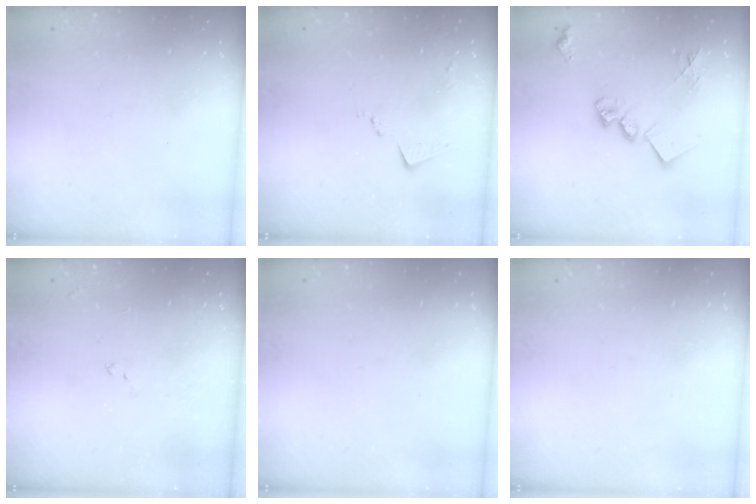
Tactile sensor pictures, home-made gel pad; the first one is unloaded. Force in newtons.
{"total": 5.4, "press": 5.4, "slide": 0.5}
{"total": 16.9, "press": 16.9, "slide": 0.7}
{"total": 7.5, "press": 7.4, "slide": 0.7}
{"total": 0.0}
{"total": 0.0}